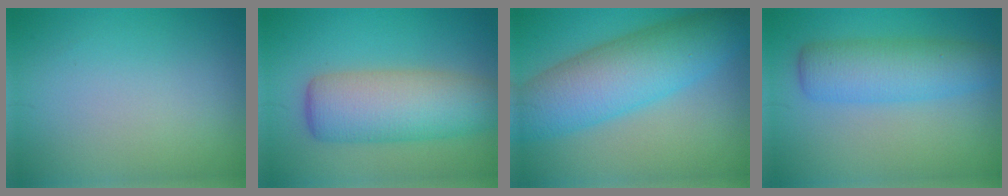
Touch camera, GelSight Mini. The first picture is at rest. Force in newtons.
{"total": 7.8, "press": 7.8, "slide": 0.2}
{"total": 8.8, "press": 8.8, "slide": 0.2}
{"total": 5.3, "press": 5.3, "slide": 0.1}